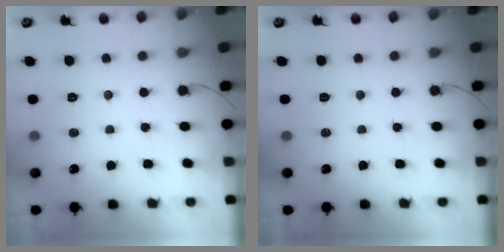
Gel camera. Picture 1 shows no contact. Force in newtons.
{"total": 0.0}